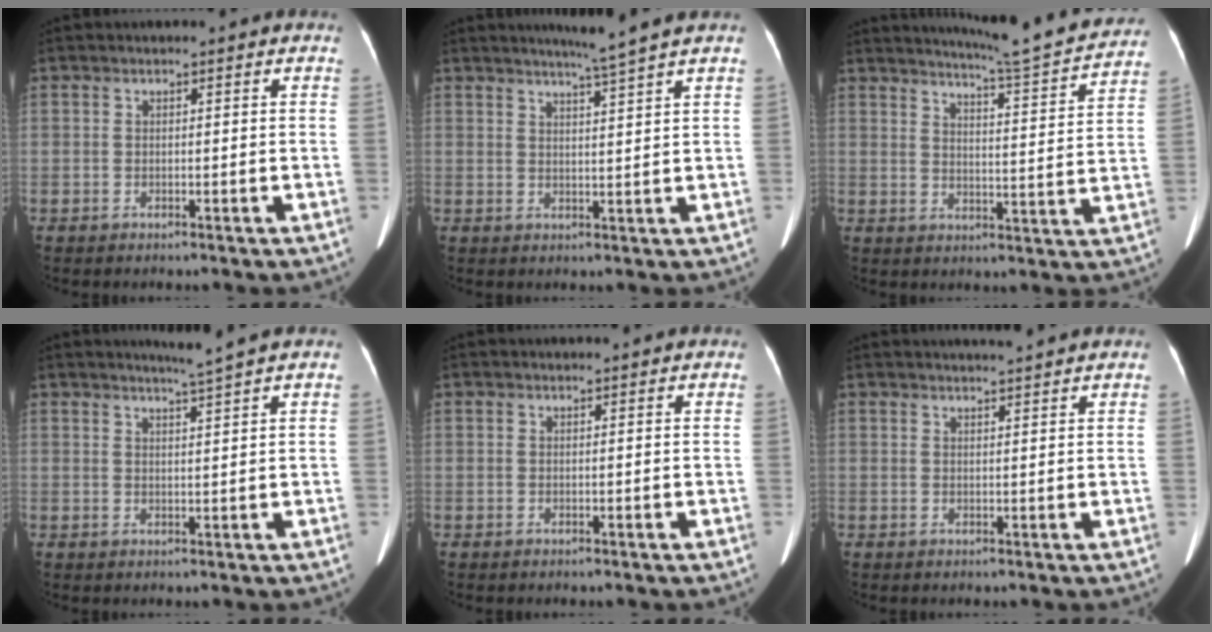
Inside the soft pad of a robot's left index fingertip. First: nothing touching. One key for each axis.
{"total": 4.5, "fx": 3.8, "fy": -1.7, "fz": 1.9, "tx": -0.031, "ty": -0.011, "tz": 0.060}
{"total": 14.6, "fx": 13.8, "fy": -0.6, "fz": 4.7, "tx": -0.079, "ty": -0.032, "tz": 0.176}
{"total": 3.0, "fx": 2.5, "fy": -1.4, "fz": 1.0, "tx": -0.016, "ty": -0.012, "tz": 0.045}
{"total": 1.3, "fx": 1.3, "fy": 0.0, "fz": 0.3, "tx": -0.008, "ty": 0.011, "tz": 0.018}
{"total": 3.9, "fx": 3.6, "fy": -0.6, "fz": 1.3, "tx": -0.017, "ty": 0.011, "tz": 0.048}